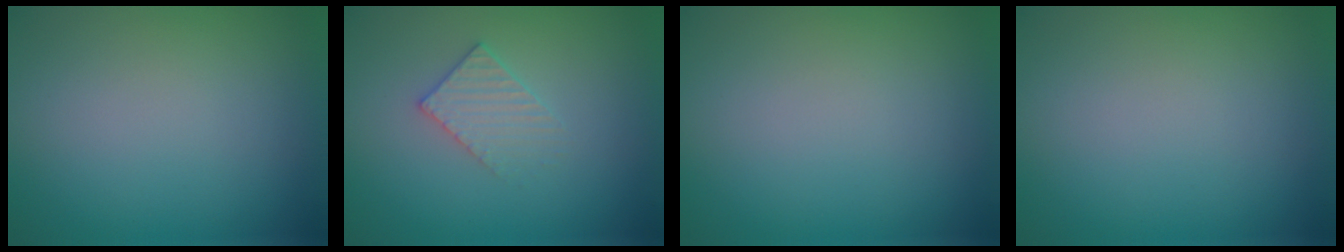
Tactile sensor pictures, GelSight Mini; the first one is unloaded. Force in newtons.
{"total": 2.1, "press": 2.0, "slide": 0.3}
{"total": 0.0}
{"total": 0.0}